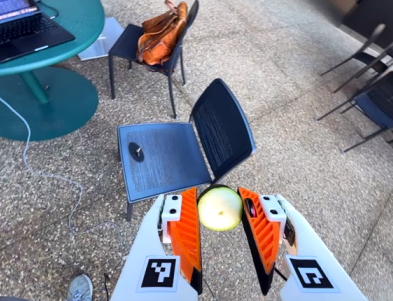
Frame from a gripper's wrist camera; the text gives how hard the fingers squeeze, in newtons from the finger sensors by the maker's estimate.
{"total": 9.3, "left": 9.3, "right": 9.3}